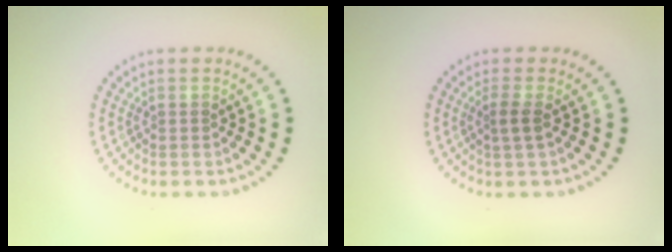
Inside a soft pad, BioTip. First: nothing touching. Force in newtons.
{"total": 1.4, "press": 1.1, "slide": 0.9}